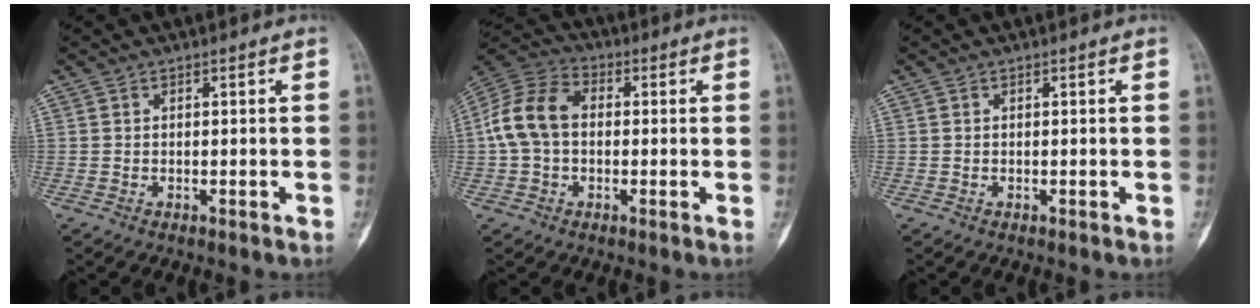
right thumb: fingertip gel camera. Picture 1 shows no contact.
{"total": 11.9, "force": [0.3, 8.6, 8.3], "torque": [-0.160, 0.033, -0.006]}
{"total": 0.0}